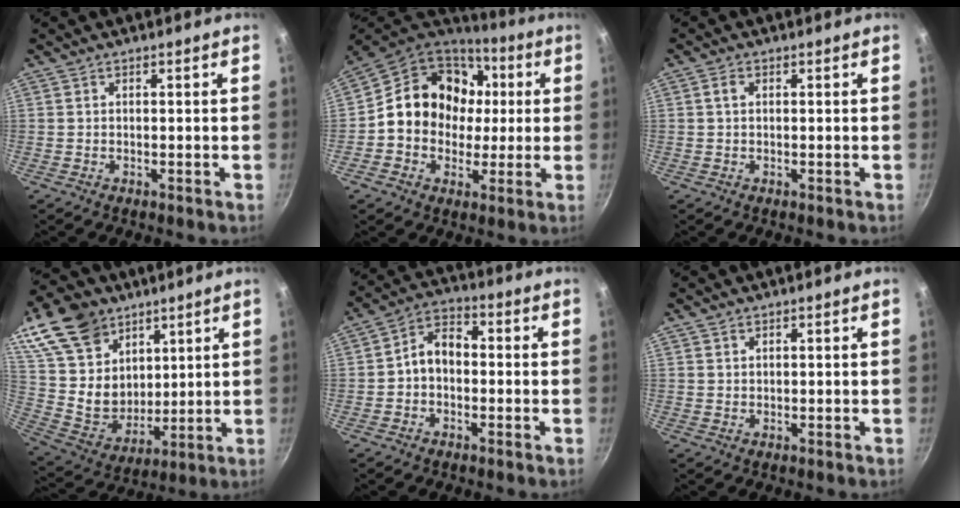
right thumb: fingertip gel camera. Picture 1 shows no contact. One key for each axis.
{"total": 17.9, "fx": 1.8, "fy": 15.5, "fz": 8.8, "tx": -0.116, "ty": 0.027, "tz": 0.021}
{"total": 2.6, "fx": 0.5, "fy": 1.9, "fz": 1.7, "tx": -0.030, "ty": 0.005, "tz": 0.005}
{"total": 21.0, "fx": 11.4, "fy": 14.7, "fz": 9.8, "tx": -0.156, "ty": -0.051, "tz": 0.224}
{"total": 6.9, "fx": -0.7, "fy": 5.0, "fz": 4.7, "tx": -0.056, "ty": 0.029, "tz": -0.027}
{"total": 0.9, "fx": 0.6, "fy": 0.6, "fz": 0.2, "tx": -0.002, "ty": -0.001, "tz": 0.011}